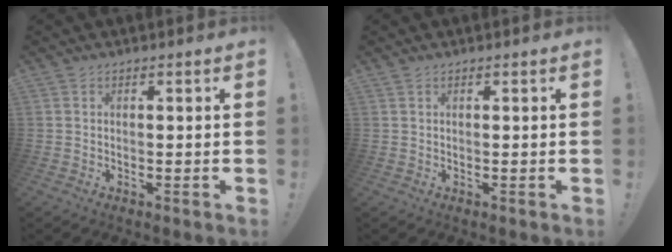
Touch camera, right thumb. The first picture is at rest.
{"total": 0.0}